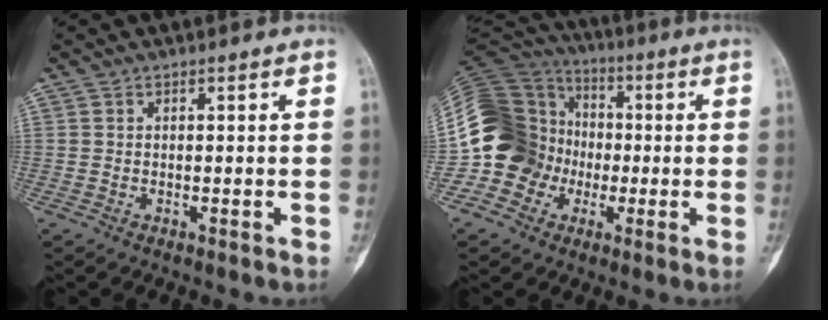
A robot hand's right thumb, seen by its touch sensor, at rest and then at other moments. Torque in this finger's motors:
{"motor_torque": [-0.13, 0.86, 1.13, -0.51, 0.29]}